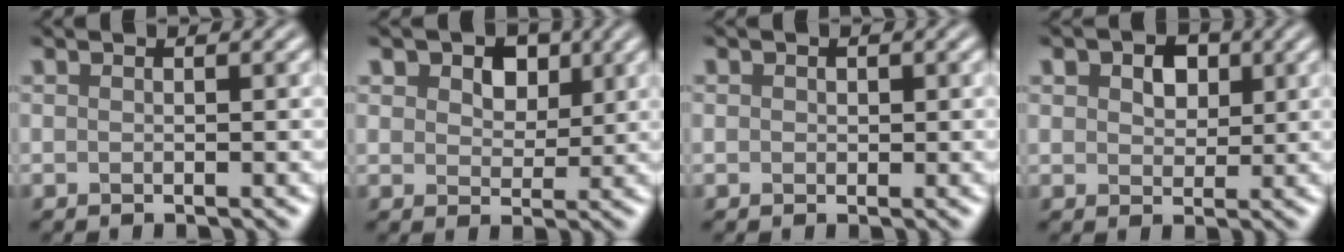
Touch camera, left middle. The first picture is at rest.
{"total": 3.9, "force": [2.7, 2.5, 1.4], "torque": [-0.050, 0.022, 0.045]}
{"total": 1.2, "force": [-0.1, -0.4, -1.1], "torque": [-0.002, 0.007, 0.018]}
{"total": 1.7, "force": [1.2, 1.2, 0.2], "torque": [-0.022, 0.014, 0.034]}